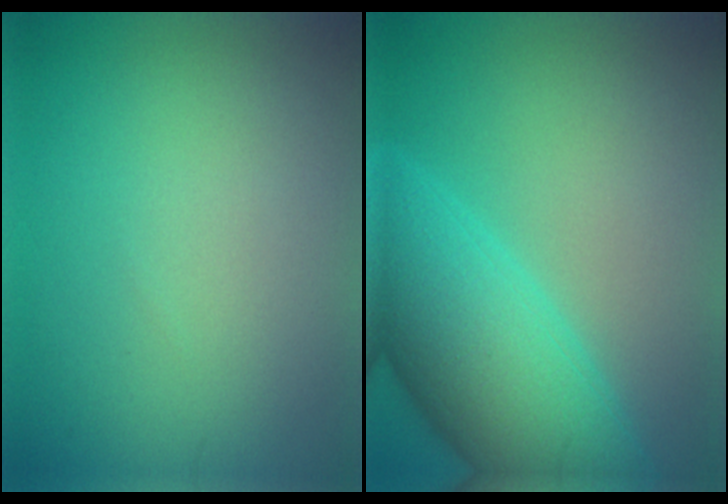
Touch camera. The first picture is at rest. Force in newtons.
{"total": 10.6, "press": 10.6, "slide": 0.3}